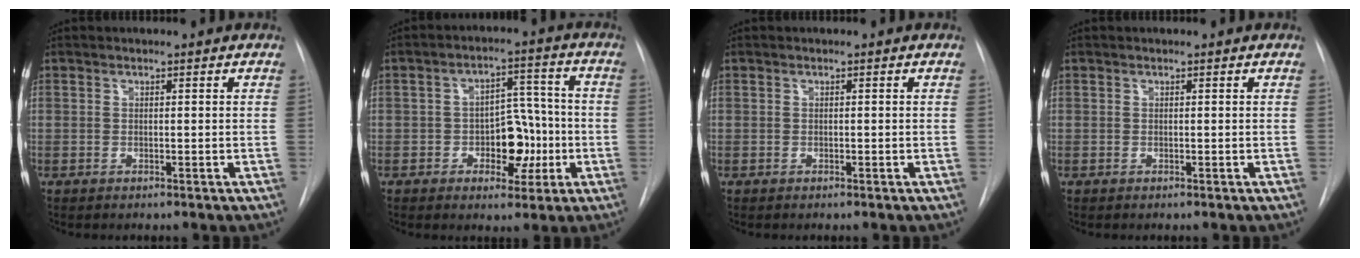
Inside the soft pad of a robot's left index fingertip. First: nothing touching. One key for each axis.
{"total": 8.3, "fx": -2.4, "fy": 4.8, "fz": 6.3, "tx": -0.084, "ty": 0.021, "tz": -0.033}
{"total": 0.0}
{"total": 0.0}